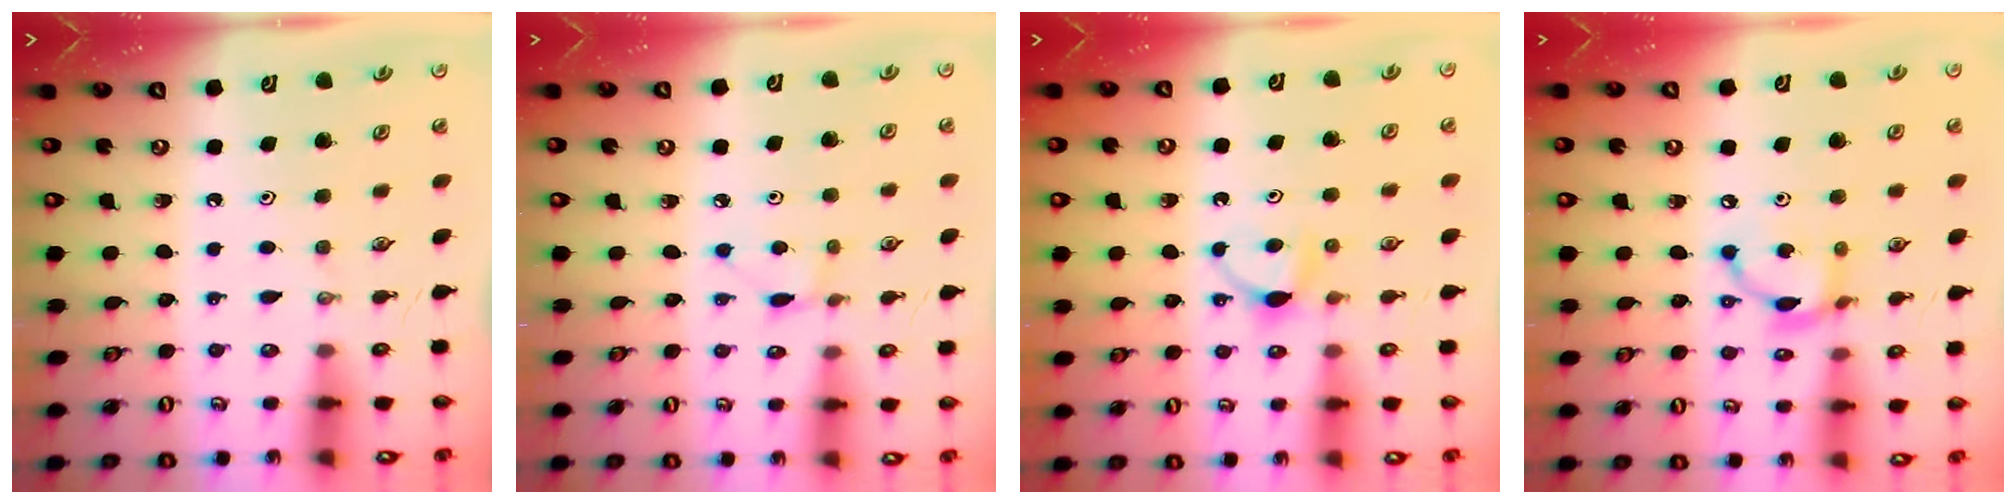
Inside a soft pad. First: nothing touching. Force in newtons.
{"total": 2.6, "press": 2.6, "slide": 0.3}
{"total": 5.5, "press": 5.4, "slide": 0.7}
{"total": 8.4, "press": 8.4, "slide": 0.2}